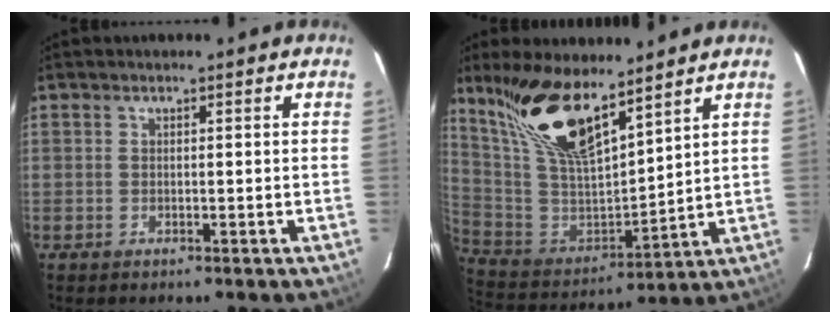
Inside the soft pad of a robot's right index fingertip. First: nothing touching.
{"total": 17.7, "force": [12.6, 5.4, 11.2], "torque": [-0.219, 0.005, 0.261]}